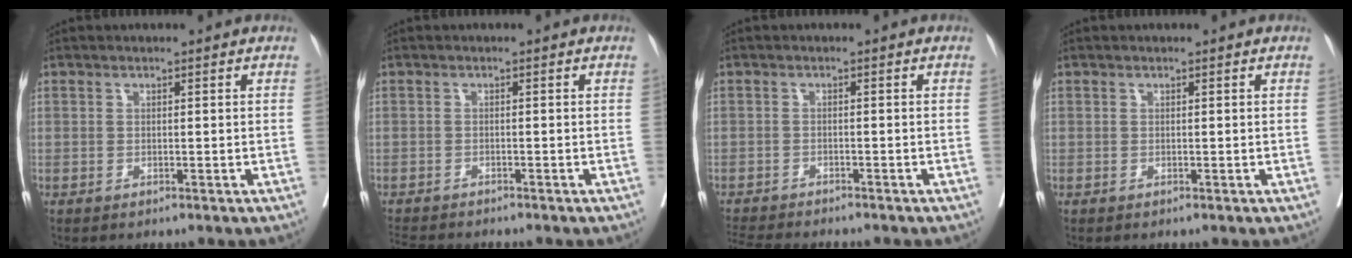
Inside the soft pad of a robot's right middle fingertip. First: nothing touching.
{"total": 5.1, "force": [-4.8, 0.5, 1.7], "torque": [-0.025, -0.012, -0.078]}
{"total": 8.0, "force": [-7.4, 0.5, 3.0], "torque": [-0.045, -0.012, -0.115]}
{"total": 0.0}